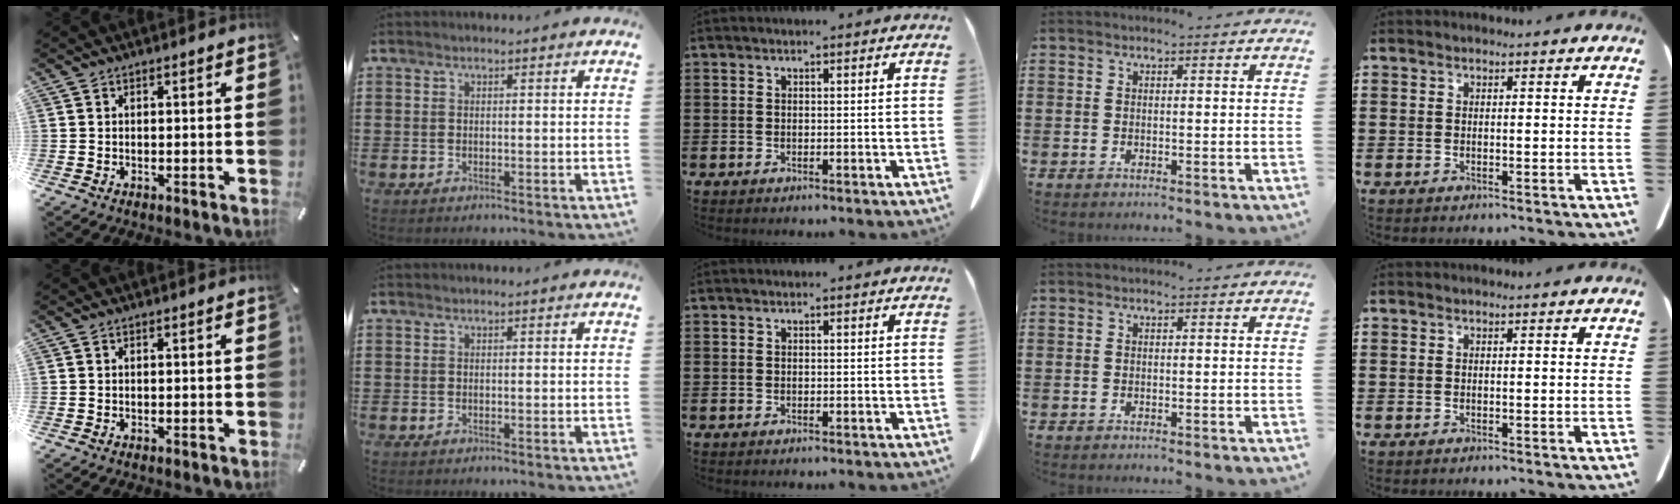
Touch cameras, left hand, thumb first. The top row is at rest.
{}